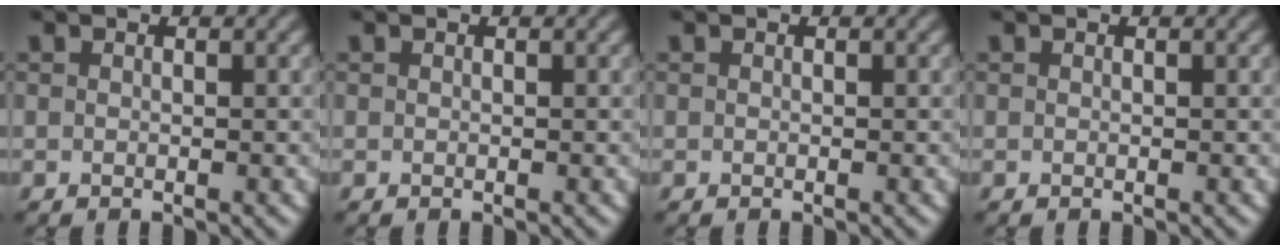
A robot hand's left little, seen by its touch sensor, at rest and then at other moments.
{"total": 0.0}
{"total": 0.0}
{"total": 0.0}